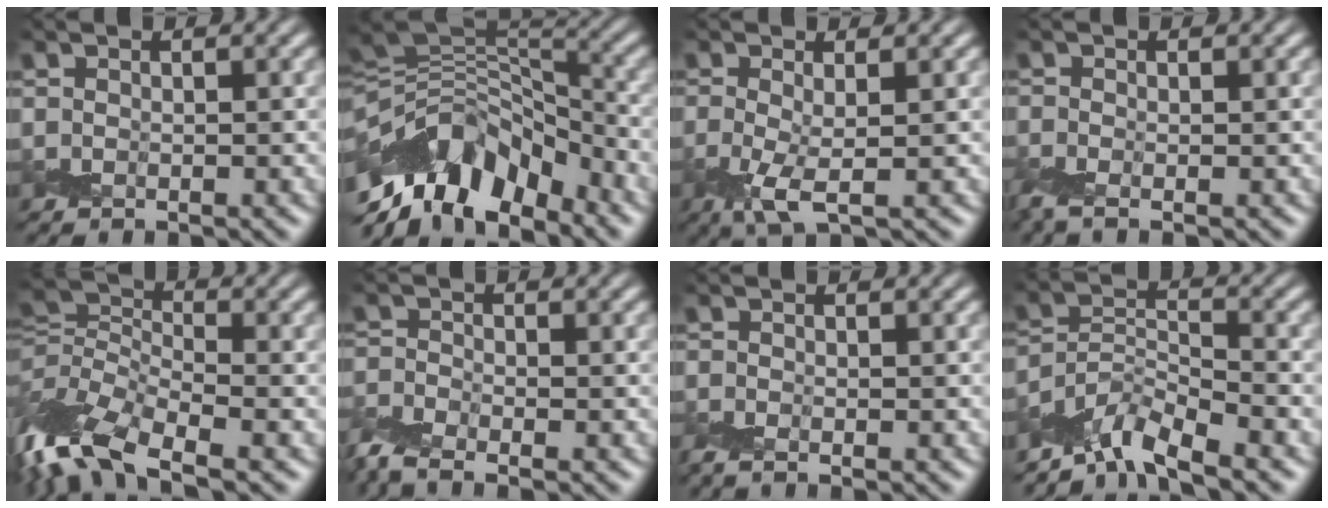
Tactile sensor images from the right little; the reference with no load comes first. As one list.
[{"total": 9.4, "force": [-5.9, 4.6, 5.7], "torque": [-0.088, 0.013, -0.118]}, {"total": 3.5, "force": [-0.7, 1.1, 3.2], "torque": [-0.075, -0.005, -0.016]}, {"total": 2.7, "force": [-1.2, 1.4, 2.1], "torque": [-0.059, -0.001, -0.032]}, {"total": 9.2, "force": [-5.1, 3.9, 6.5], "torque": [-0.142, -0.005, -0.114]}, {"total": 3.9, "force": [-2.8, 1.6, 2.2], "torque": [-0.054, -0.006, -0.070]}, {"total": 1.5, "force": [-0.6, 0.7, 1.2], "torque": [-0.038, 0.000, -0.019]}, {"total": 4.8, "force": [-4.5, 0.3, 1.6], "torque": [-0.024, -0.005, -0.096]}]